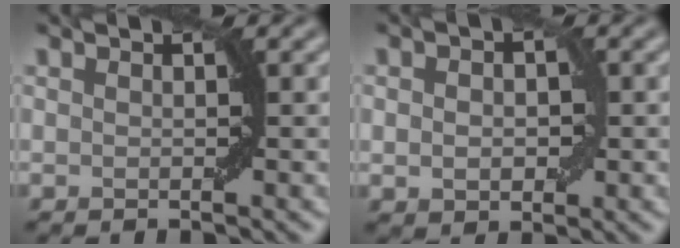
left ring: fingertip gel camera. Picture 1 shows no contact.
{"total": 2.6, "force": [0.0, 1.8, 1.9], "torque": [-0.026, 0.002, 0.001]}